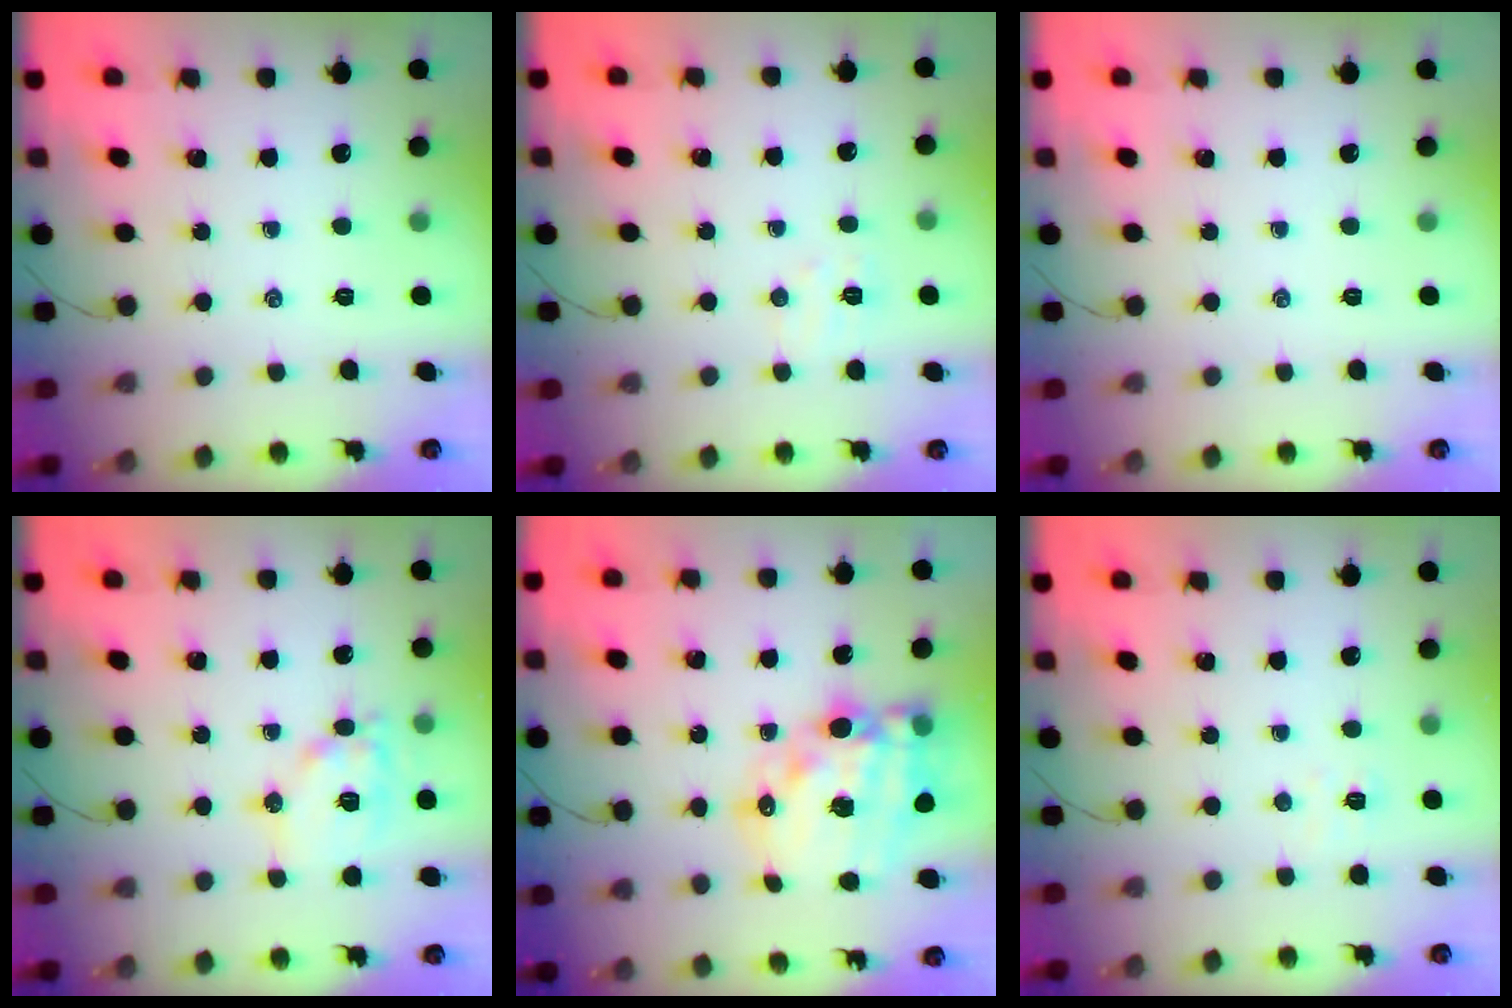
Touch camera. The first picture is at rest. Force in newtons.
{"total": 5.5, "press": 5.3, "slide": 1.2}
{"total": 0.0}
{"total": 11.5, "press": 11.5, "slide": 1.0}
{"total": 20.4, "press": 19.9, "slide": 4.4}
{"total": 3.6, "press": 3.4, "slide": 1.1}